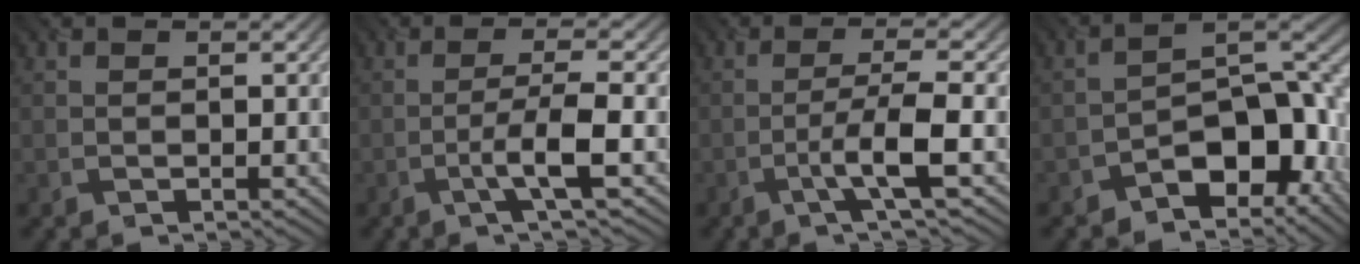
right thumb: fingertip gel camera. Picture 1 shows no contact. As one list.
[{"total": 4.7, "force": [-1.9, 0.1, 4.2], "torque": [-0.072, 0.013, -0.051]}, {"total": 5.5, "force": [-2.3, 0.3, 5.0], "torque": [-0.085, 0.014, -0.059]}, {"total": 9.1, "force": [-5.5, 4.4, 5.8], "torque": [-0.070, 0.005, -0.108]}]